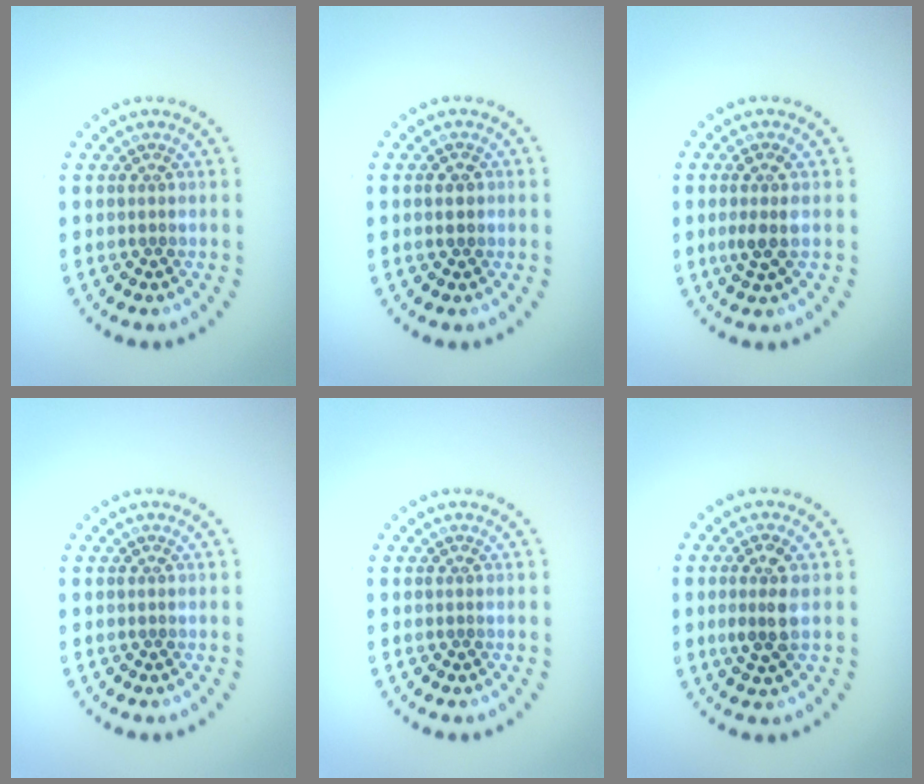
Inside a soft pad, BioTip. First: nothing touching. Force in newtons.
{"total": 1.7, "press": 1.7, "slide": 0.1}
{"total": 1.9, "press": 1.6, "slide": 1.0}
{"total": 0.0}
{"total": 0.0}
{"total": 2.5, "press": 2.3, "slide": 0.9}